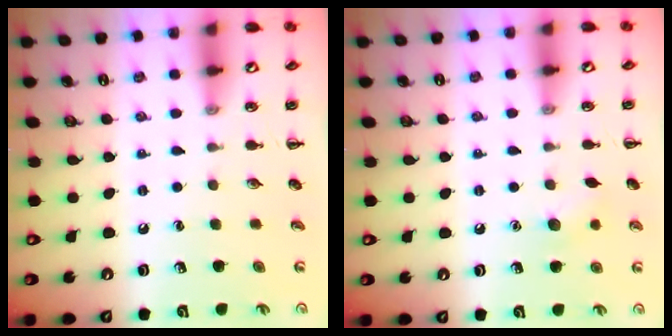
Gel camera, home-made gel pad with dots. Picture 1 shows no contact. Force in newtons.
{"total": 5.7, "press": 5.6, "slide": 1.3}